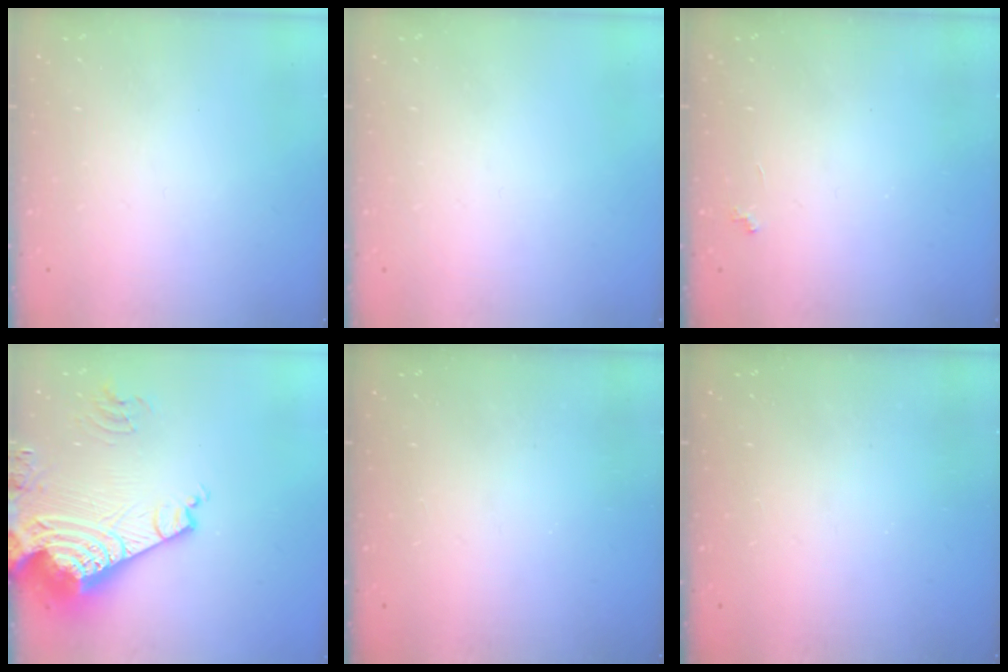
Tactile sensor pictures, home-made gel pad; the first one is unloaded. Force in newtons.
{"total": 0.0}
{"total": 2.3, "press": 2.3, "slide": 0.4}
{"total": 18.4, "press": 18.3, "slide": 2.3}
{"total": 0.6, "press": 0.6, "slide": 0.2}
{"total": 0.6, "press": 0.5, "slide": 0.2}